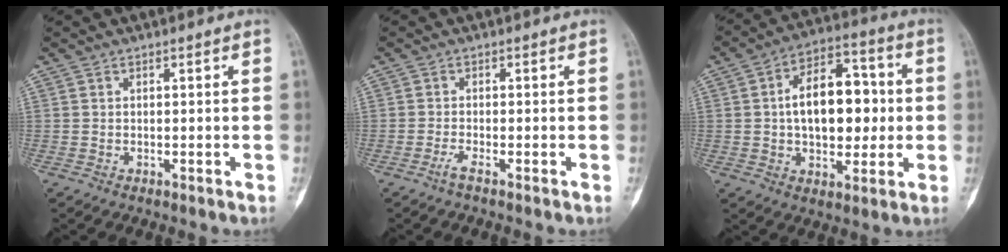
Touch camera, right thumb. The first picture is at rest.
{"total": 1.4, "force": [-1.0, -0.2, 0.9], "torque": [-0.029, -0.002, -0.026]}
{"total": 16.0, "force": [0.7, 9.6, 12.8], "torque": [-0.160, 0.027, 0.008]}